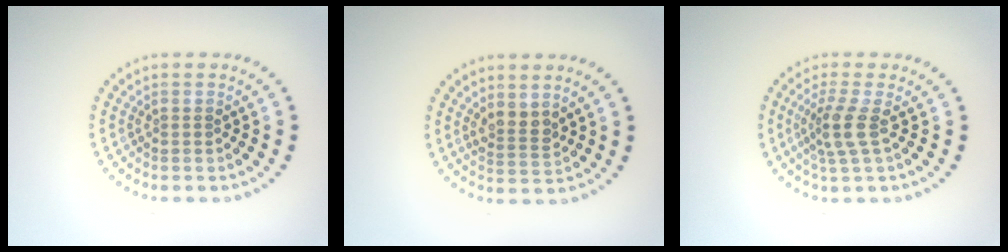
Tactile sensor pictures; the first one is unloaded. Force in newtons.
{"total": 2.0, "press": 1.7, "slide": 1.1}
{"total": 2.6, "press": 2.0, "slide": 1.6}